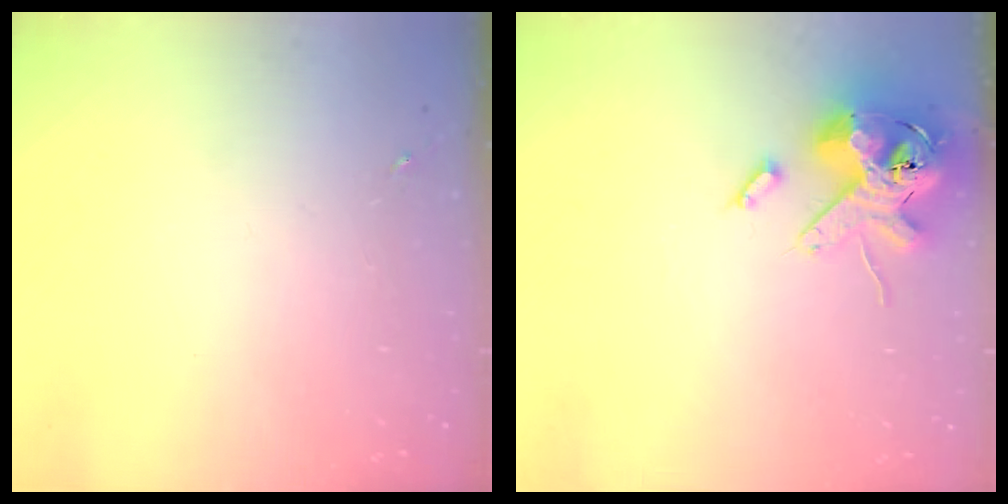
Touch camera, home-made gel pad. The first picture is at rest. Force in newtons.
{"total": 15.4, "press": 15.1, "slide": 2.9}